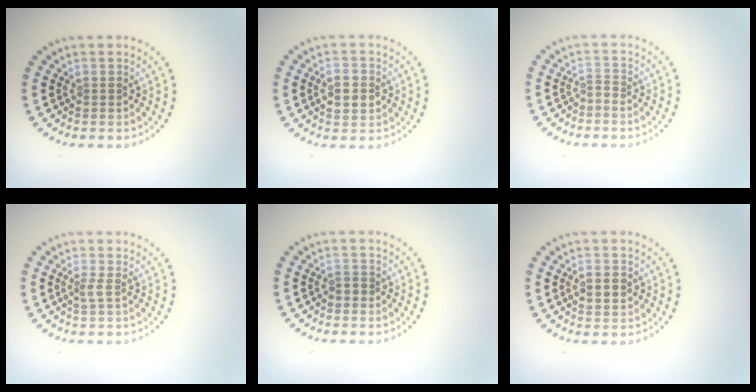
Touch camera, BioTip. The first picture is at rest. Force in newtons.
{"total": 2.9, "press": 2.9, "slide": 0.1}
{"total": 0.6, "press": 0.1, "slide": 0.6}
{"total": 0.9, "press": 0.6, "slide": 0.7}
{"total": 1.0, "press": 0.9, "slide": 0.2}
{"total": 2.8, "press": 2.8, "slide": 0.2}